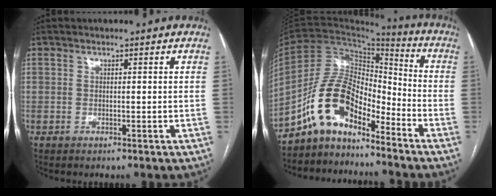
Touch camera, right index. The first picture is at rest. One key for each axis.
{"total": 11.4, "fx": -8.3, "fy": 4.7, "fz": 6.2, "tx": -0.127, "ty": 0.039, "tz": -0.156}